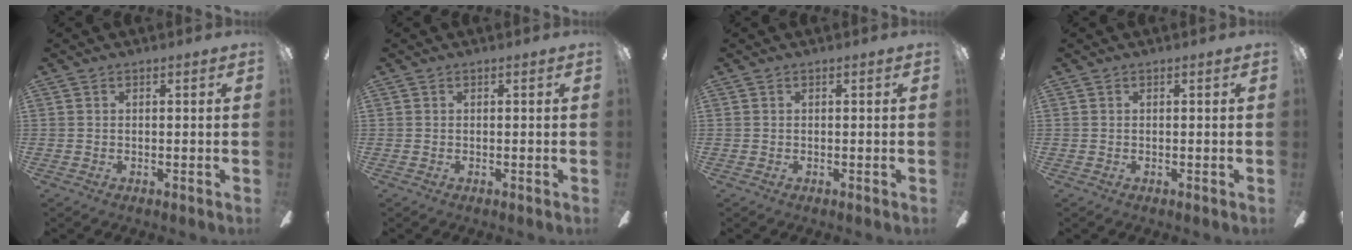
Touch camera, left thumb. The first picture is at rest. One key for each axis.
{"total": 0.0}
{"total": 0.0}
{"total": 0.0}